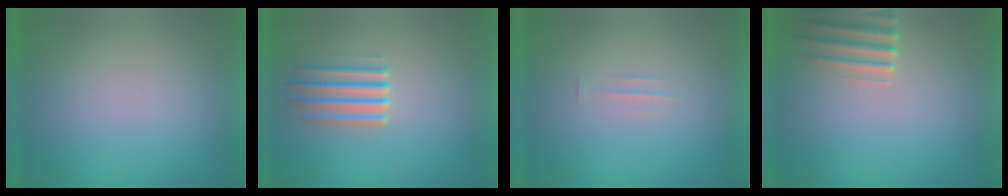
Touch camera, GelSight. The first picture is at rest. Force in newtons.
{"total": 2.5}
{"total": 1.3}
{"total": 2.9}